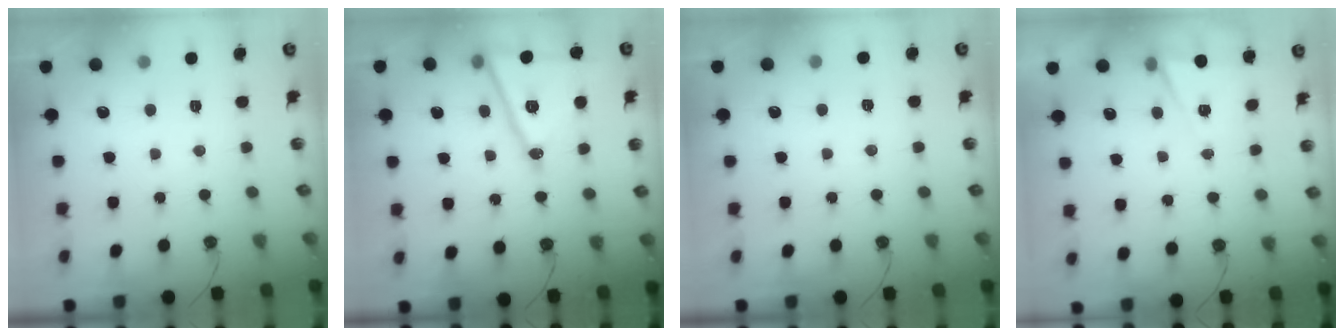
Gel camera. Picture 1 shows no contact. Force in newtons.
{"total": 17.2, "press": 16.8, "slide": 3.4}
{"total": 4.4, "press": 1.0, "slide": 4.2}
{"total": 5.2, "press": 2.7, "slide": 4.5}